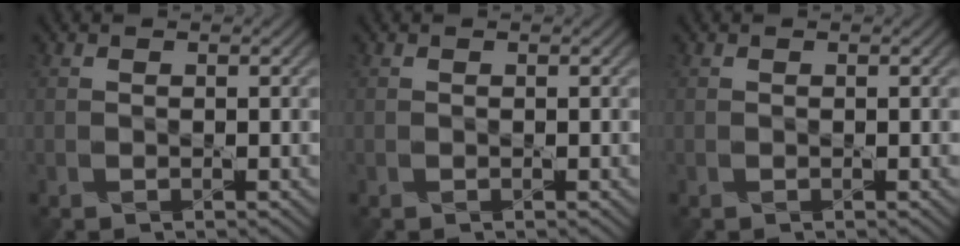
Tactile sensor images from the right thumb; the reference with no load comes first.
{"total": 0.0}
{"total": 0.0}